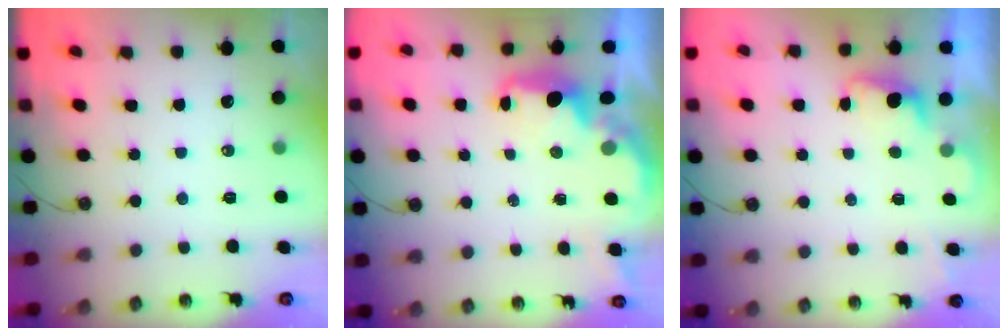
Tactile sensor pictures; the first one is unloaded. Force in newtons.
{"total": 3.0, "press": 2.9, "slide": 0.6}
{"total": 0.9, "press": 0.6, "slide": 0.7}